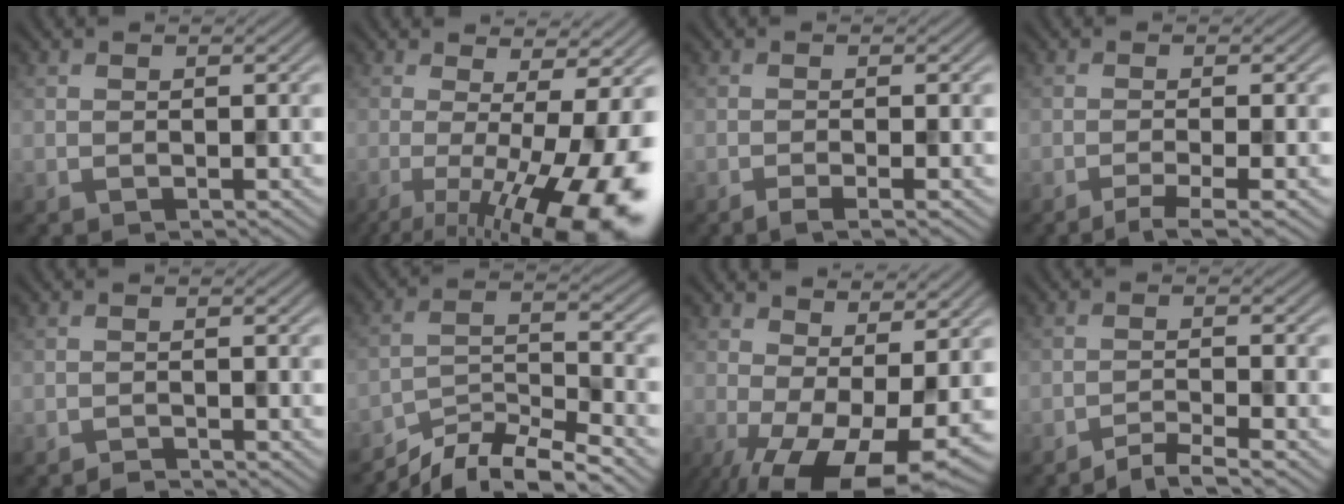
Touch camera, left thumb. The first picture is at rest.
{"total": 15.1, "force": [-4.0, 4.2, 13.9], "torque": [-0.183, -0.013, -0.047]}
{"total": 1.9, "force": [-1.0, 0.2, 1.6], "torque": [-0.022, 0.005, -0.025]}
{"total": 3.1, "force": [-1.8, 0.3, 2.5], "torque": [-0.029, 0.007, -0.043]}
{"total": 0.9, "force": [-0.9, 0.0, 0.2], "torque": [-0.002, 0.002, -0.022]}
{"total": 8.1, "force": [-7.0, 1.6, 3.8], "torque": [-0.072, 0.002, -0.137]}
{"total": 12.6, "force": [-3.0, 5.2, 11.1], "torque": [-0.190, -0.009, -0.037]}
{"total": 3.2, "force": [-2.6, 0.2, 1.8], "torque": [-0.025, 0.005, -0.057]}